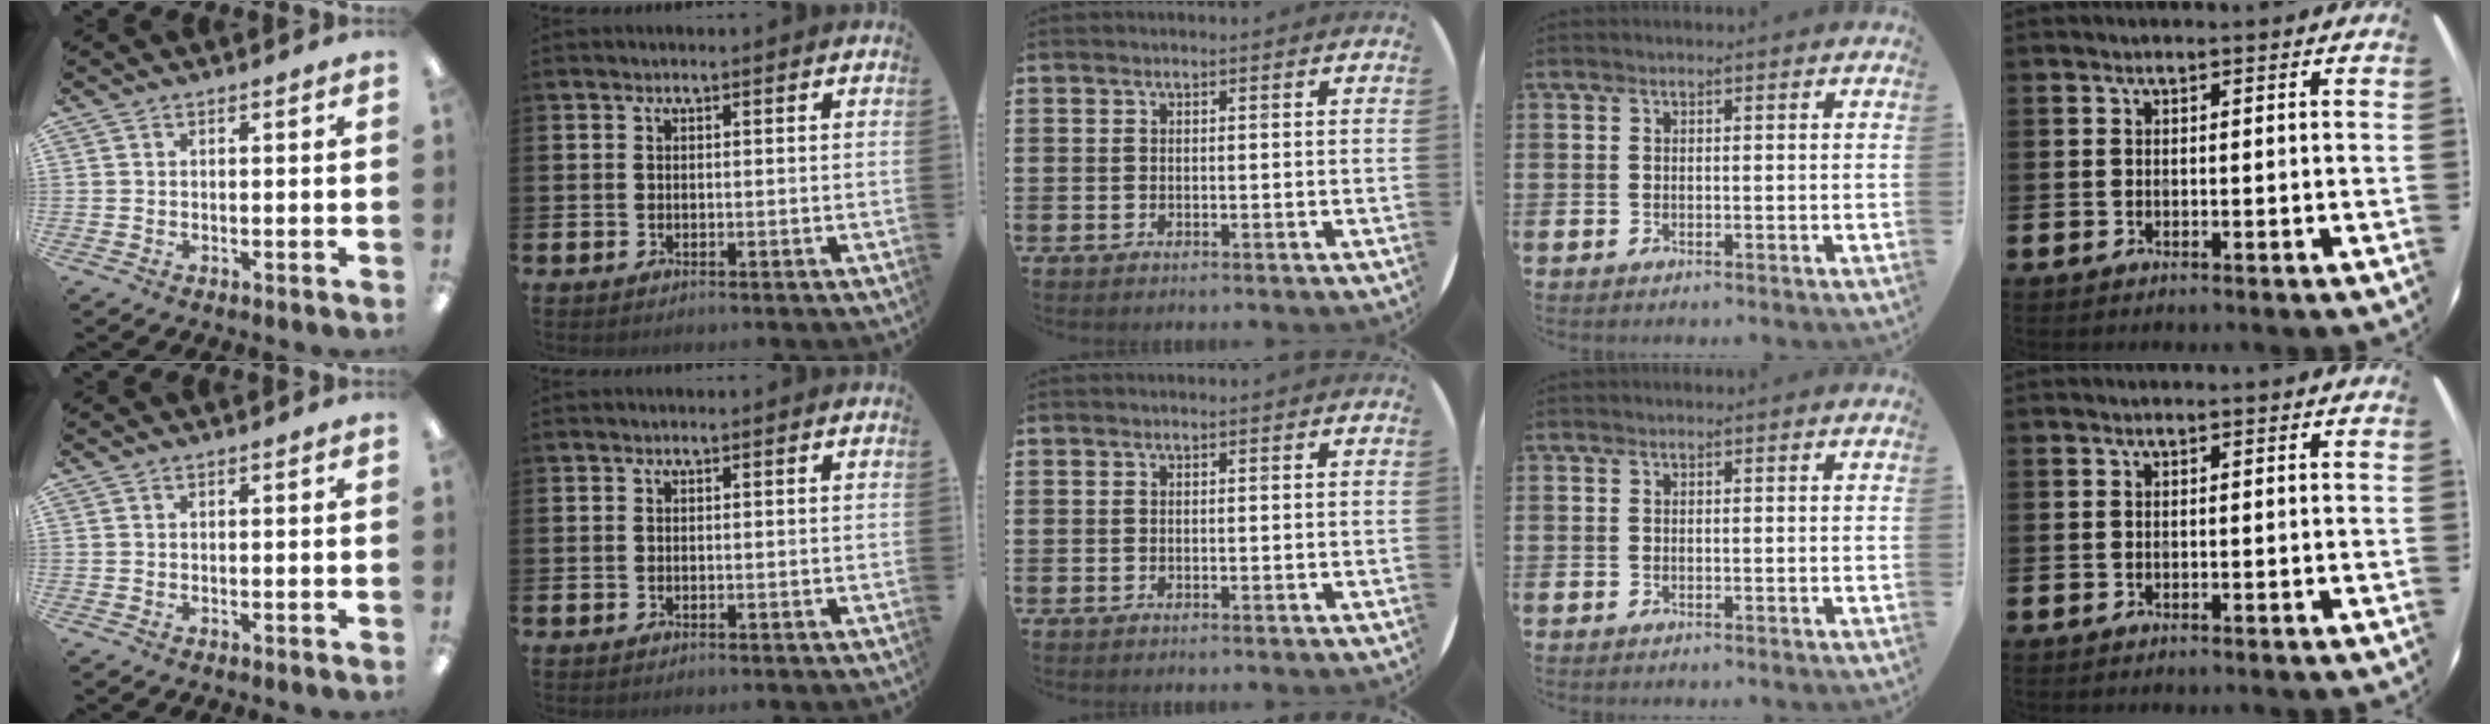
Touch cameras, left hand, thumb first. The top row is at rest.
{}